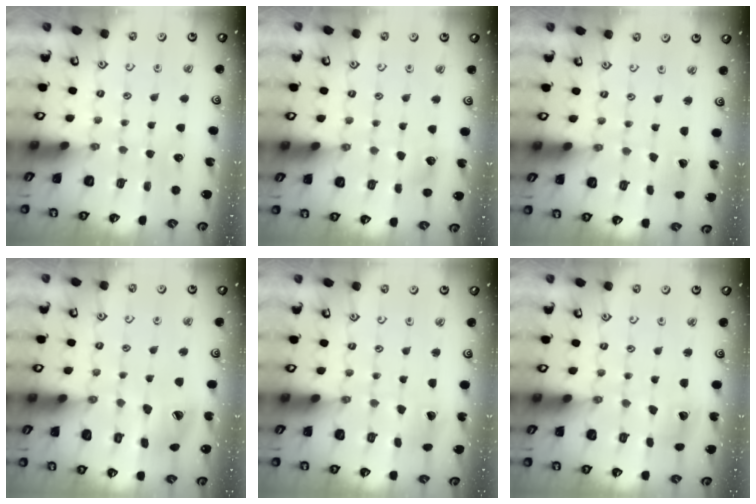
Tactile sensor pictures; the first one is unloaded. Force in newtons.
{"total": 4.3, "press": 4.3, "slide": 0.5}
{"total": 2.0, "press": 2.0, "slide": 0.2}
{"total": 15.3, "press": 15.1, "slide": 2.1}
{"total": 2.2, "press": 2.2, "slide": 0.2}
{"total": 5.3, "press": 5.2, "slide": 0.6}